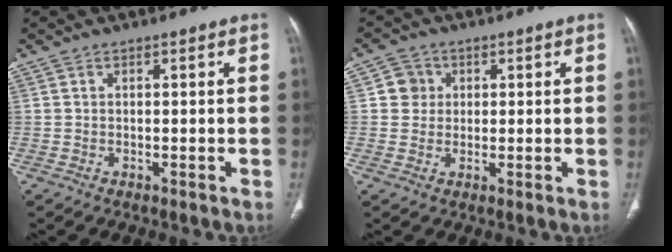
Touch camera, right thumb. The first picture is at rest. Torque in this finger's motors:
{"motor_torque": [0.23, 1.17, 0.21, -0.50, 0.04]}